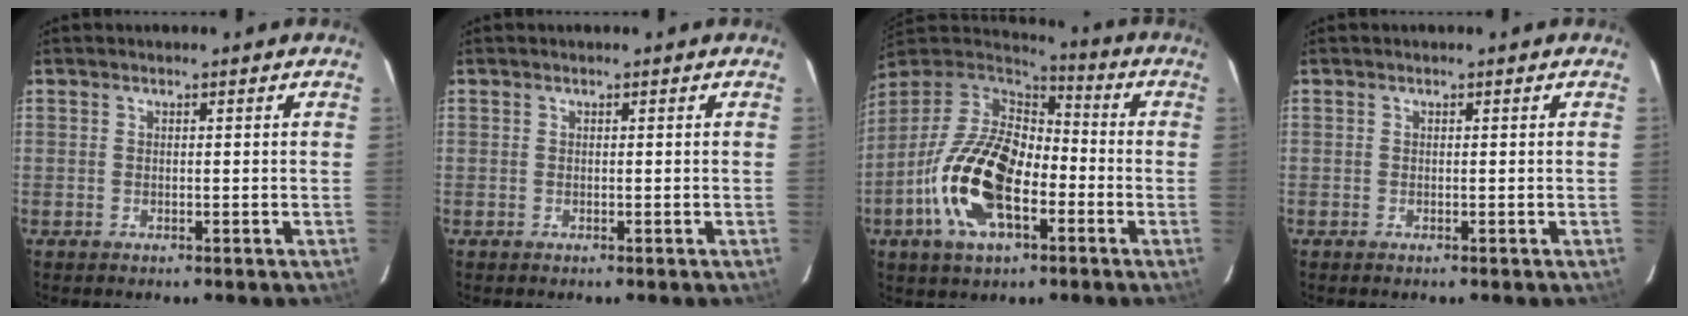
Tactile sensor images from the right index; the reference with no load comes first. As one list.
[{"total": 0.0}, {"total": 19.3, "force": [-6.6, 10.2, 15.1], "torque": [-0.317, -0.014, -0.124]}, {"total": 0.0}]